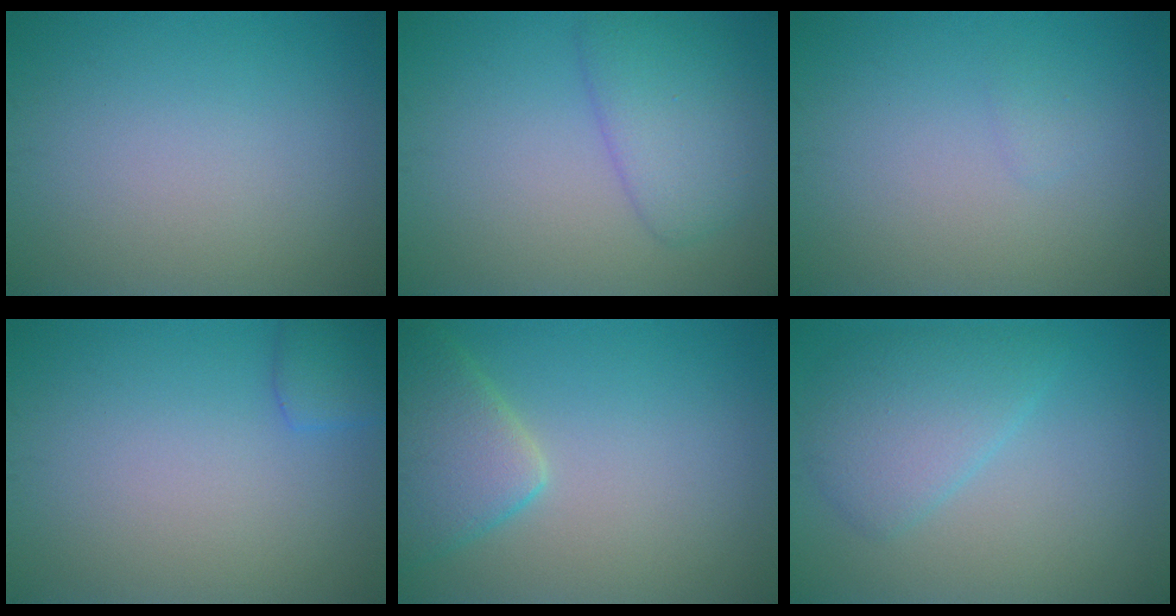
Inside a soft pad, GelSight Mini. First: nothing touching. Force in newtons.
{"total": 3.9, "press": 3.9, "slide": 0.2}
{"total": 0.5, "press": 0.5, "slide": 0.0}
{"total": 2.0, "press": 2.0, "slide": 0.1}
{"total": 5.0, "press": 4.9, "slide": 0.5}
{"total": 4.0, "press": 4.0, "slide": 0.1}